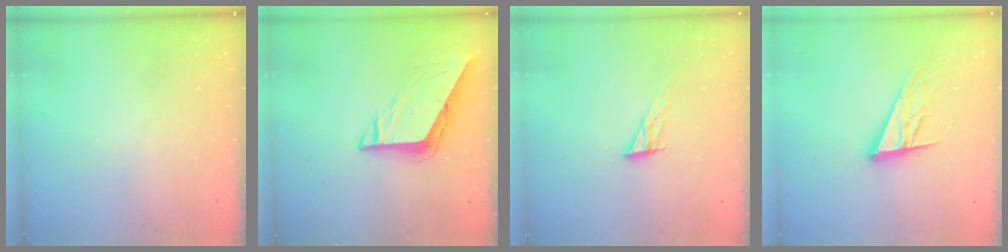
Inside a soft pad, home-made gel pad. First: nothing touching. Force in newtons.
{"total": 7.4, "press": 7.4, "slide": 0.6}
{"total": 7.5, "press": 7.5, "slide": 0.3}
{"total": 13.3, "press": 13.1, "slide": 2.5}